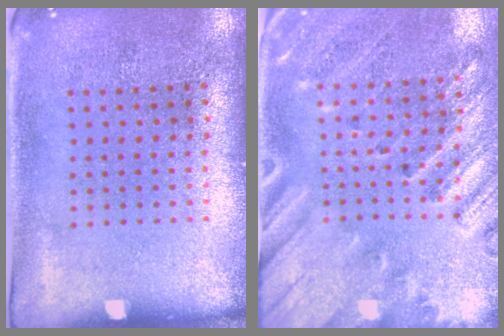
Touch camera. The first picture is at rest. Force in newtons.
{"total": 2.4, "press": 2.0, "slide": 1.3}